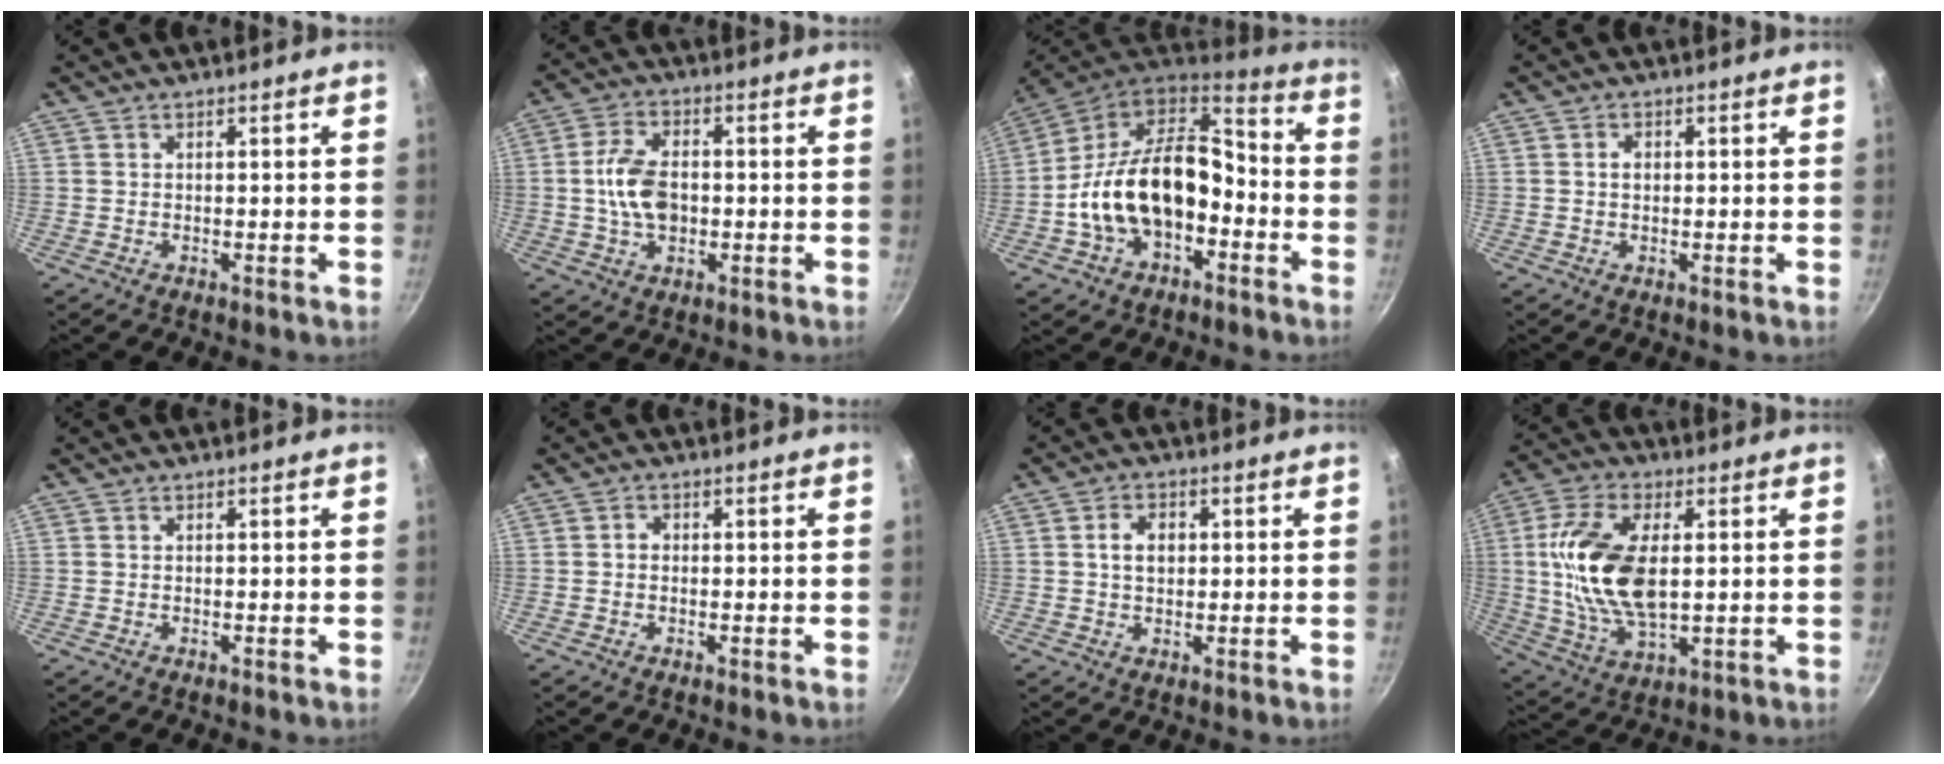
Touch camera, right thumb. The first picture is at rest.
{"total": 8.9, "force": [-0.4, 5.7, 6.8], "torque": [-0.119, 0.014, -0.012]}
{"total": 21.0, "force": [-4.6, 13.5, 15.4], "torque": [-0.258, 0.061, -0.086]}
{"total": 1.5, "force": [0.1, 1.2, 0.9], "torque": [-0.012, 0.004, 0.001]}
{"total": 0.0}
{"total": 1.2, "force": [-0.2, 1.0, 0.6], "torque": [-0.009, 0.005, -0.005]}
{"total": 4.4, "force": [0.6, 3.2, 3.0], "torque": [-0.034, 0.007, 0.007]}
{"total": 17.2, "force": [1.8, 9.0, 14.5], "torque": [-0.273, 0.001, 0.033]}